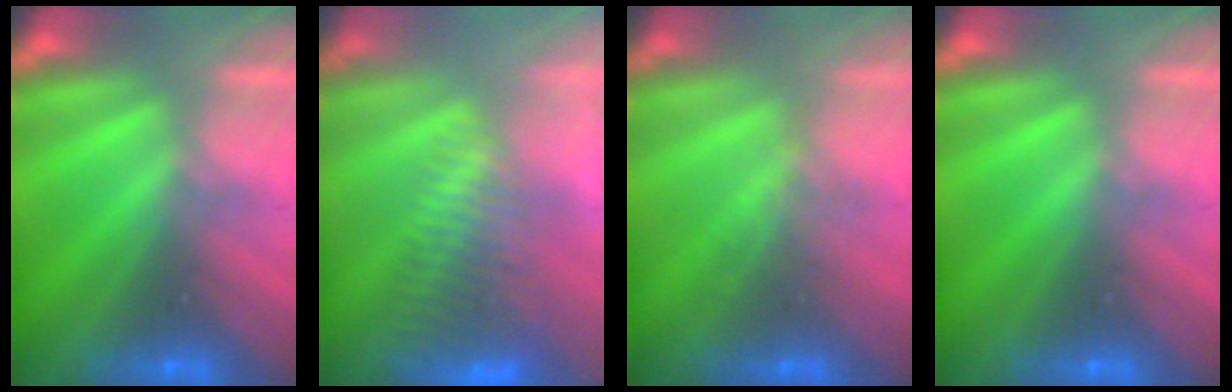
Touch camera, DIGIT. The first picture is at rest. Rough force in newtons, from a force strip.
{"total": 4.7}
{"total": 1.4}
{"total": 0.0}